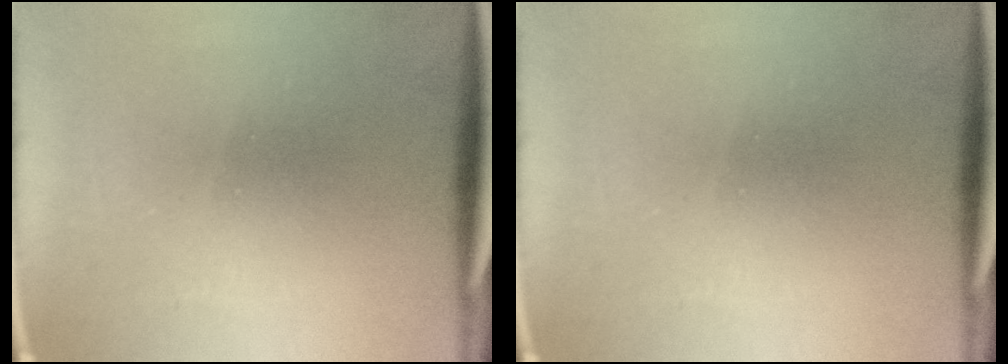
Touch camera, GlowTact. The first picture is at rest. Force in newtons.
{"total": 0.0}